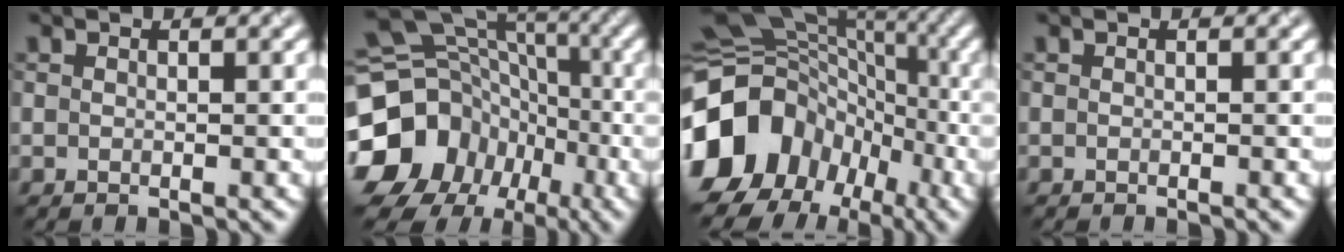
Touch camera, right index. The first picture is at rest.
{"total": 17.9, "force": [-5.6, 15.4, 7.1], "torque": [-0.157, -0.011, -0.115]}
{"total": 13.5, "force": [-4.2, 11.2, 6.4], "torque": [-0.135, -0.007, -0.084]}
{"total": 0.5, "force": [-0.5, 0.1, 0.2], "torque": [0.002, -0.003, -0.008]}